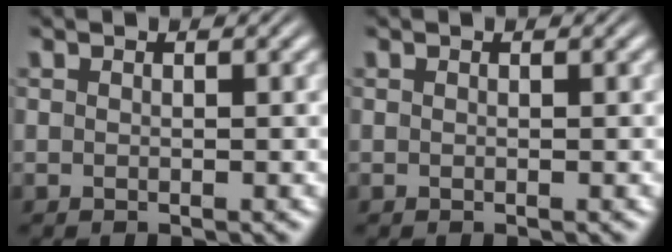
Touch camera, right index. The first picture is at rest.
{"total": 0.0}